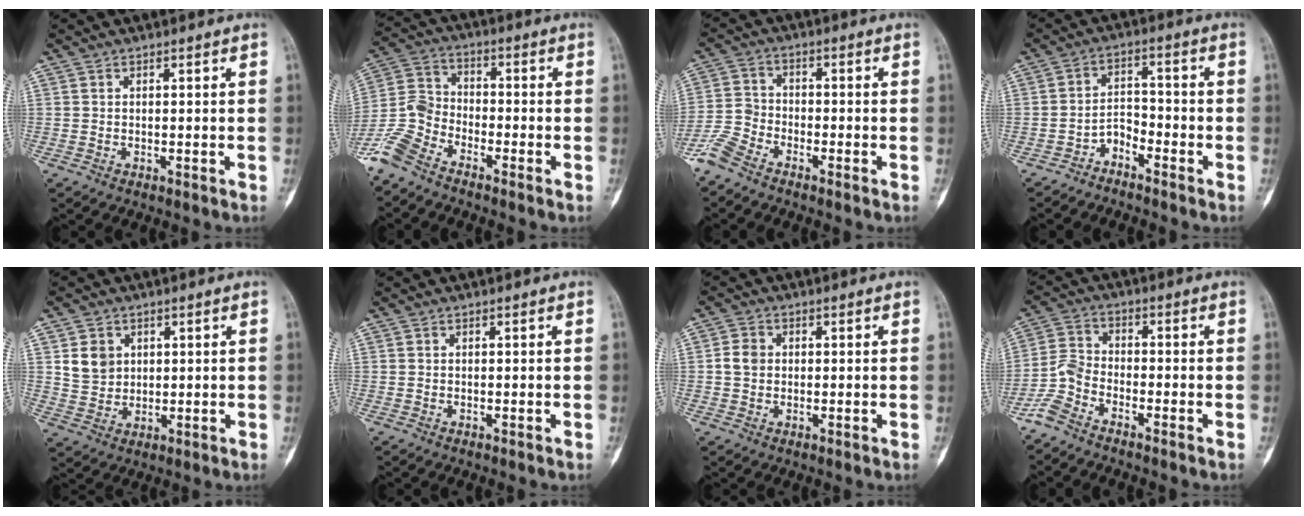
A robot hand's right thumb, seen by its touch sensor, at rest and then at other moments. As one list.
[{"total": 8.8, "force": [-6.9, 3.9, 3.9], "torque": [-0.088, 0.030, -0.152]}, {"total": 5.7, "force": [-4.6, 2.2, 2.4], "torque": [-0.056, 0.008, -0.108]}, {"total": 3.8, "force": [-3.1, 1.7, 1.1], "torque": [-0.007, 0.039, -0.061]}, {"total": 5.7, "force": [1.9, 4.7, 2.5], "torque": [-0.026, -0.012, 0.042]}, {"total": 0.0}, {"total": 3.2, "force": [0.1, 2.7, 1.7], "torque": [-0.026, 0.006, -0.001]}, {"total": 5.2, "force": [-4.1, 1.7, 2.6], "torque": [-0.062, 0.016, -0.099]}]